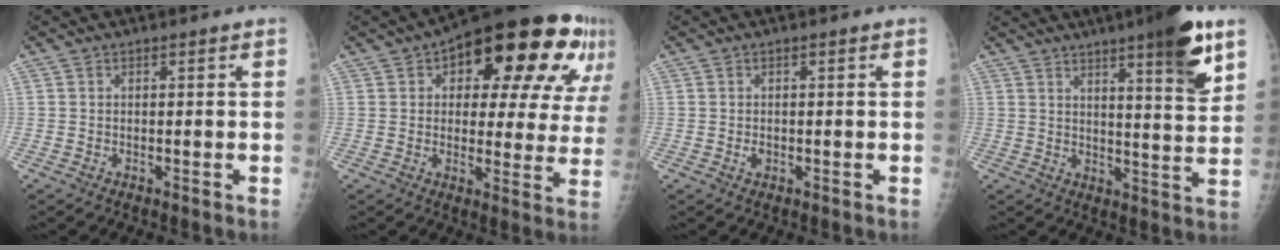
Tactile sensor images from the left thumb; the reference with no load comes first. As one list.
[{"total": 24.0, "force": [11.0, 10.9, 18.3], "torque": [-0.201, 0.008, 0.148]}, {"total": 1.1, "force": [-0.2, 0.8, 0.7], "torque": [-0.007, -0.001, -0.002]}, {"total": 13.2, "force": [7.6, 2.1, 10.6], "torque": [-0.134, -0.040, 0.104]}]